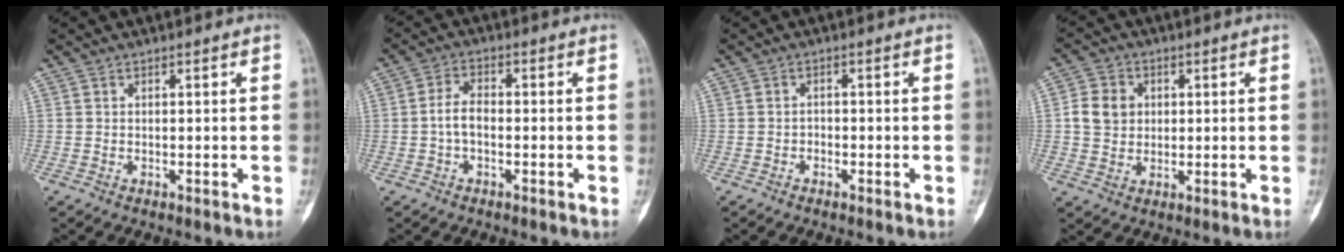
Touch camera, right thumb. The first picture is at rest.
{"total": 3.9, "force": [-0.9, 2.2, 3.1], "torque": [-0.056, 0.019, -0.023]}
{"total": 1.1, "force": [-0.7, 0.7, 0.3], "torque": [0.002, 0.004, -0.018]}
{"total": 6.5, "force": [0.9, 5.5, 3.2], "torque": [-0.043, 0.003, 0.014]}